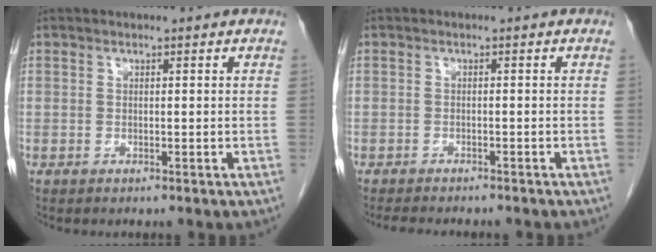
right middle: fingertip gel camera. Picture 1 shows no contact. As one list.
[{"total": 6.8, "force": [-5.9, 1.5, 2.9], "torque": [-0.038, -0.006, -0.080]}]